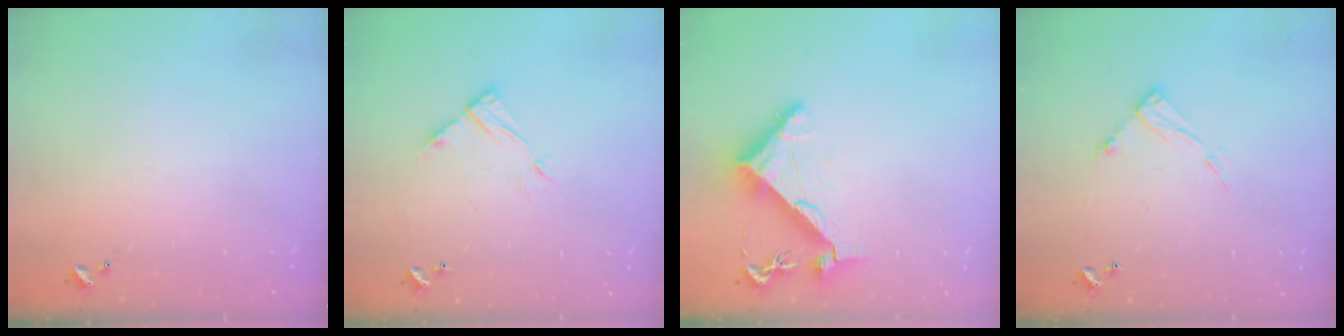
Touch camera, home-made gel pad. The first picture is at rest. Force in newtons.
{"total": 10.0, "press": 10.0, "slide": 0.5}
{"total": 7.9, "press": 7.8, "slide": 1.0}
{"total": 10.4, "press": 10.3, "slide": 0.7}